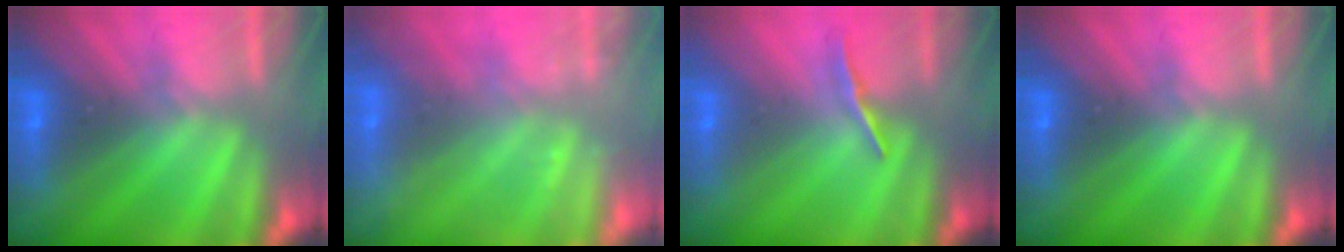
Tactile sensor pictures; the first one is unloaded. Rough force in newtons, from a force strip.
{"total": 2.3}
{"total": 1.0}
{"total": 0.0}